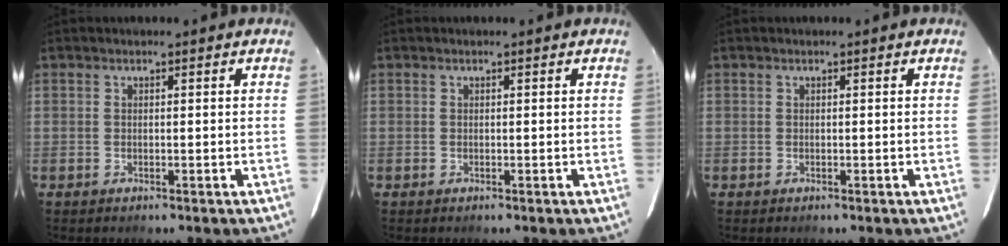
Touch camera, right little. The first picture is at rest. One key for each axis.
{"total": 0.0}
{"total": 0.0}